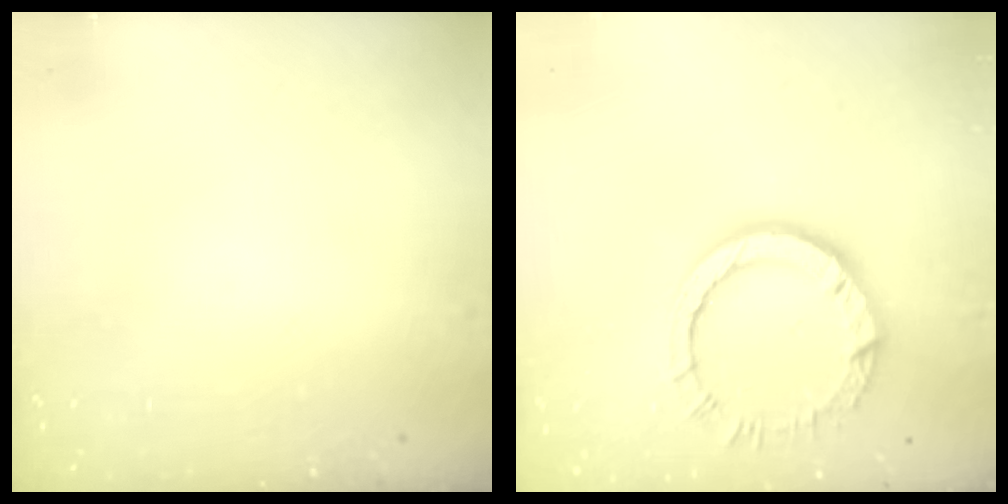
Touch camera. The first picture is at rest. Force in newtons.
{"total": 10.6, "press": 10.5, "slide": 1.1}